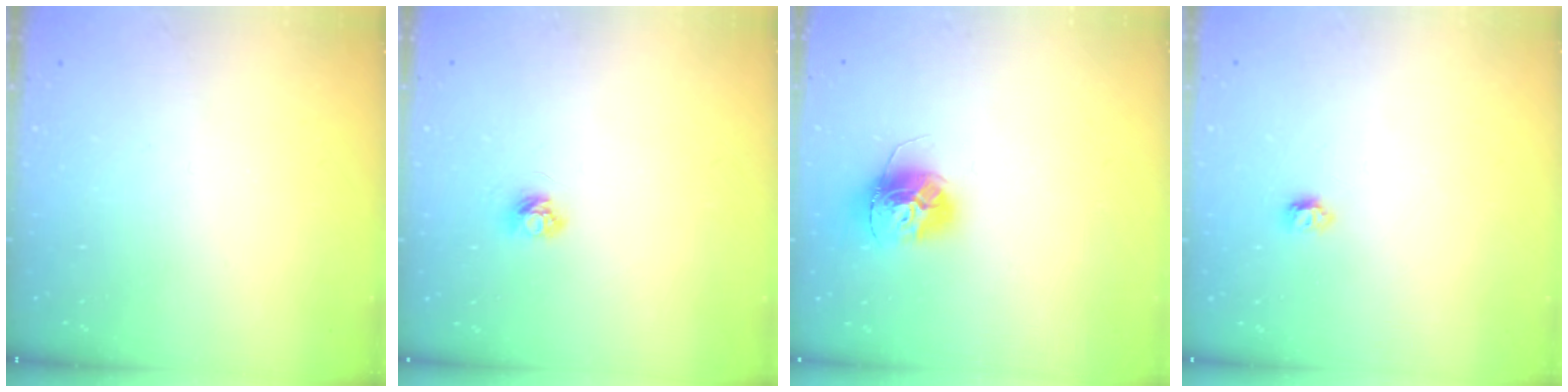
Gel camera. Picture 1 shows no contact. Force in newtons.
{"total": 3.6, "press": 3.6, "slide": 0.4}
{"total": 13.0, "press": 12.9, "slide": 1.2}
{"total": 3.9, "press": 3.9, "slide": 0.6}